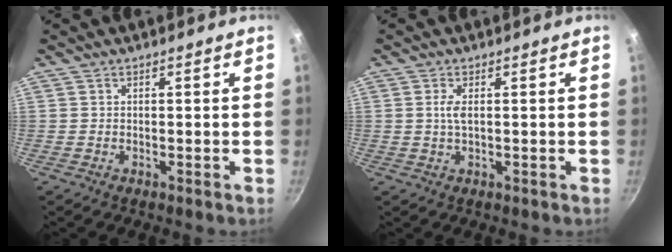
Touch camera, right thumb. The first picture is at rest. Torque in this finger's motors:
{"motor_torque": [0.57, 0.23, 0.41, -0.42, 0.02]}